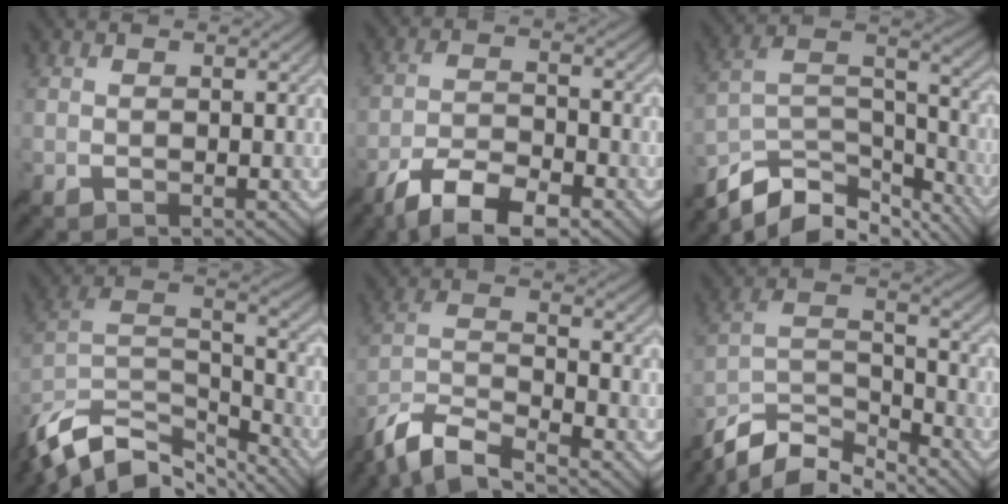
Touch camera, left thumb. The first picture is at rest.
{"total": 8.5, "force": [-6.2, 2.6, 5.2], "torque": [-0.099, -0.004, -0.117]}
{"total": 13.3, "force": [-10.4, 5.4, 6.4], "torque": [-0.144, -0.004, -0.183]}
{"total": 14.6, "force": [-10.8, 6.3, 7.4], "torque": [-0.210, -0.016, -0.187]}
{"total": 9.8, "force": [-8.1, 2.1, 5.0], "torque": [-0.106, -0.008, -0.165]}
{"total": 11.7, "force": [-10.0, 3.4, 5.1], "torque": [-0.109, -0.002, -0.189]}